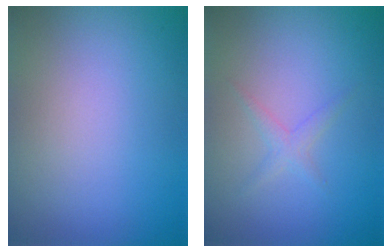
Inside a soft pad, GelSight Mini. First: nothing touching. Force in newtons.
{"total": 1.3, "press": 1.3, "slide": 0.1}